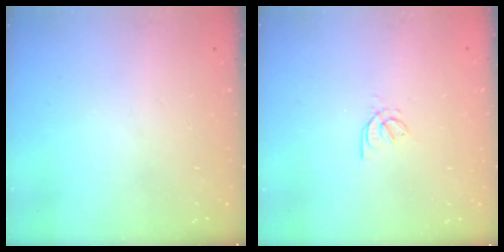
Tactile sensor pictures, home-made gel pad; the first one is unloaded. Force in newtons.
{"total": 1.7, "press": 1.6, "slide": 0.5}